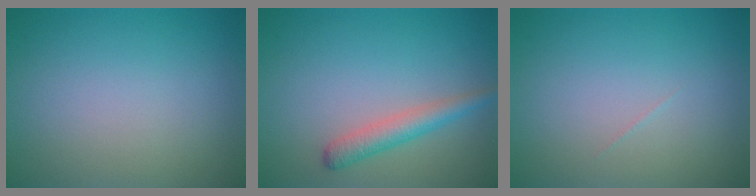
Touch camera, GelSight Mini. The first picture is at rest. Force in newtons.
{"total": 2.6, "press": 2.6, "slide": 0.0}
{"total": 0.0}